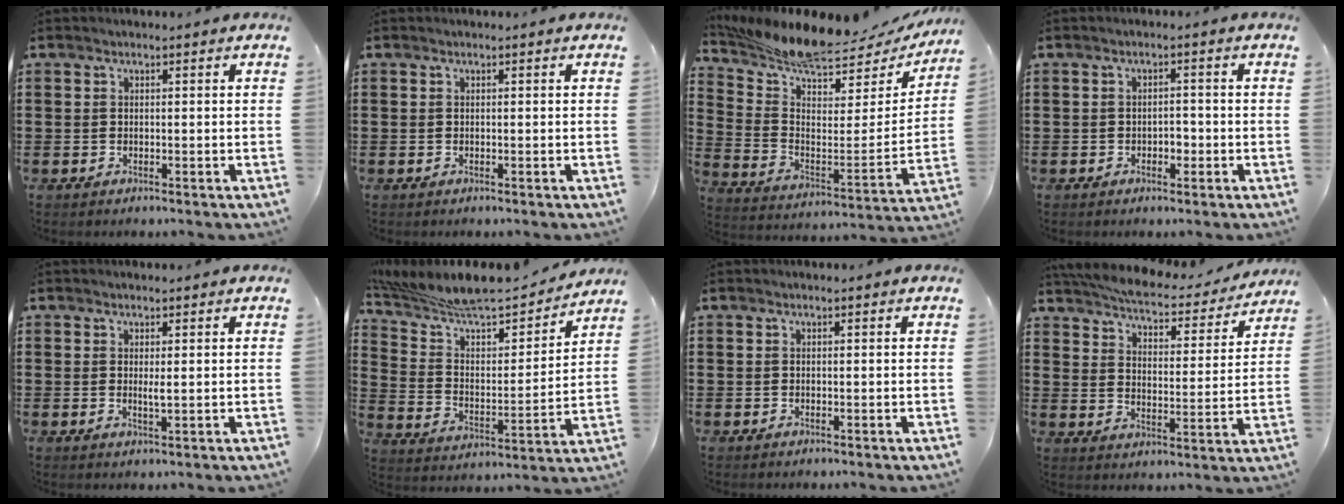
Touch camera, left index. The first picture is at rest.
{"total": 0.0}
{"total": 8.6, "force": [8.0, 0.3, 3.3], "torque": [-0.094, -0.071, 0.134]}
{"total": 1.7, "force": [-0.7, 1.1, 1.1], "torque": [-0.025, 0.003, -0.017]}
{"total": 1.7, "force": [0.3, 0.2, 1.6], "torque": [-0.033, -0.003, 0.006]}
{"total": 9.1, "force": [8.3, 1.8, 3.1], "torque": [-0.101, -0.063, 0.140]}
{"total": 0.0}
{"total": 5.4, "force": [5.1, 0.6, 1.6], "torque": [-0.059, -0.035, 0.084]}